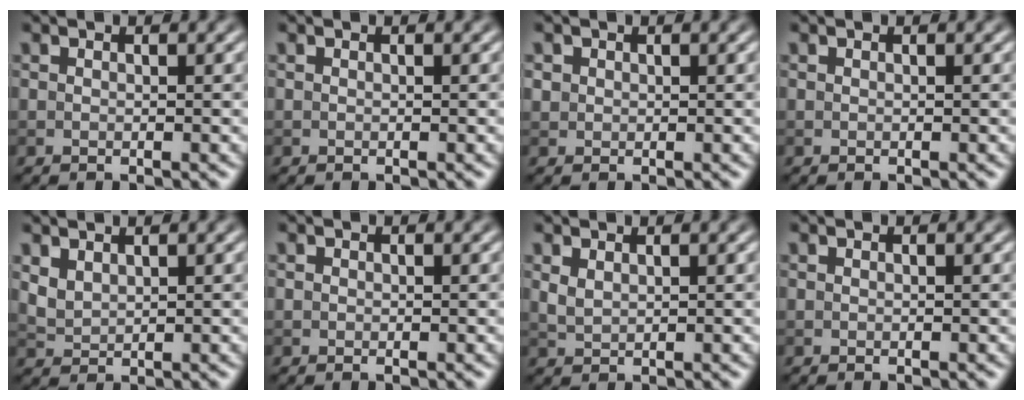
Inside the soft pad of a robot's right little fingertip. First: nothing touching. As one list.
[{"total": 0.0}, {"total": 0.8, "force": [0.2, 0.7, 0.1], "torque": [0.004, -0.003, 0.007]}, {"total": 0.0}, {"total": 1.8, "force": [1.2, 1.0, 0.8], "torque": [-0.024, -0.001, 0.031]}, {"total": 0.0}, {"total": 1.2, "force": [0.7, 0.6, 0.7], "torque": [-0.021, -0.001, 0.020]}, {"total": 0.0}]